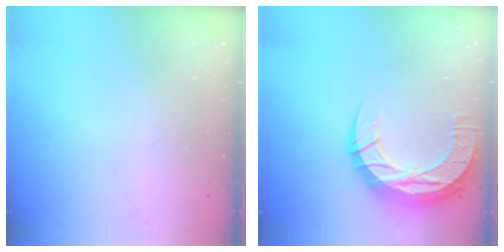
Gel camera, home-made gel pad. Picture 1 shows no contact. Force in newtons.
{"total": 15.8, "press": 15.7, "slide": 1.1}